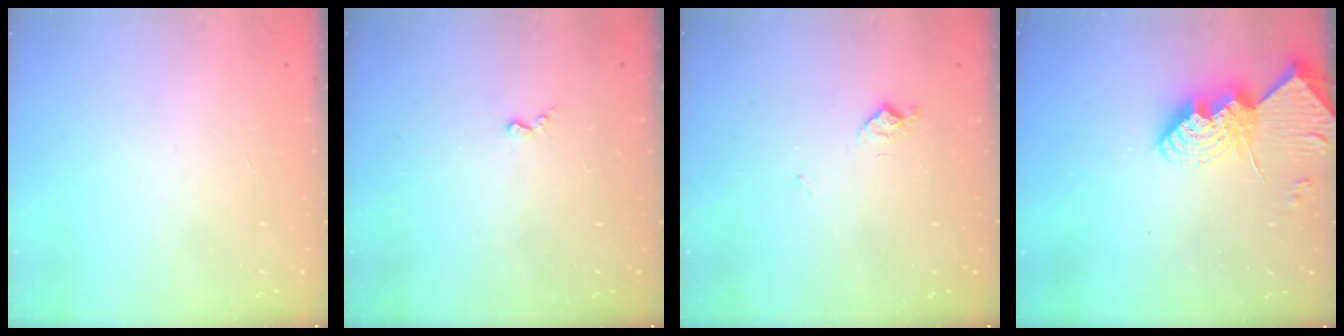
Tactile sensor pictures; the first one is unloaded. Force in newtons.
{"total": 2.4, "press": 2.4, "slide": 0.4}
{"total": 6.7, "press": 6.6, "slide": 0.8}
{"total": 14.0, "press": 14.0, "slide": 0.9}